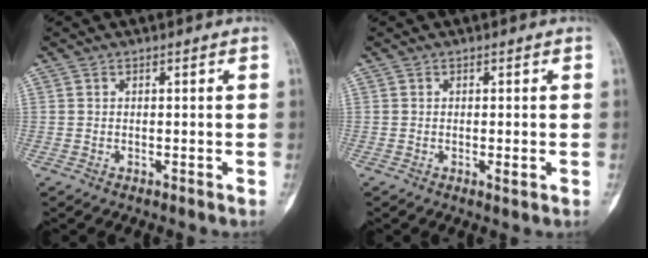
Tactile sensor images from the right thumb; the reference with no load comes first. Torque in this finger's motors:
{"motor_torque": [-0.47, 0.11, -0.15, 0.12, 0.01]}